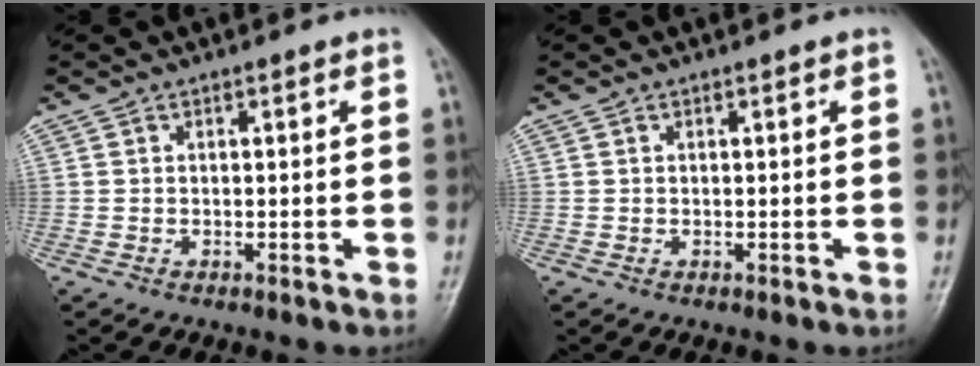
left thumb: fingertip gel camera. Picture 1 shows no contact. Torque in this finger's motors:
{"motor_torque": [-0.10, -0.04, -0.09, 0.00, 0.00]}